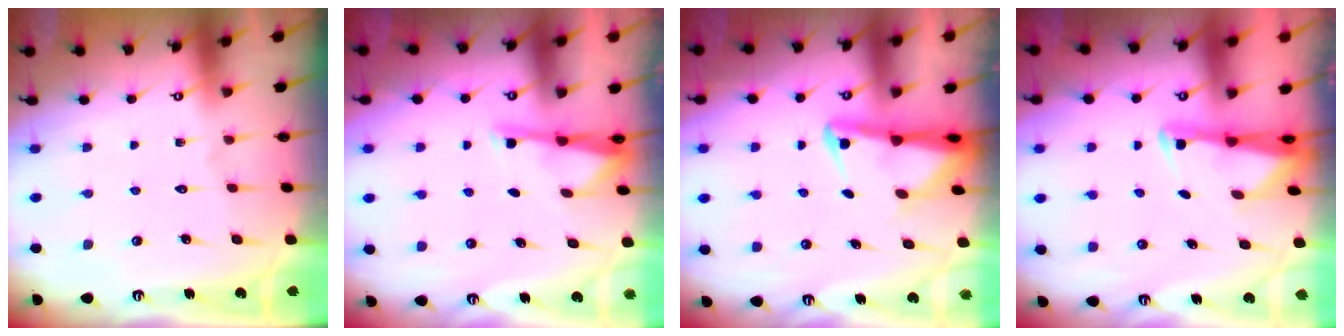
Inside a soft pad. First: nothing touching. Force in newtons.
{"total": 3.9, "press": 3.7, "slide": 1.1}
{"total": 3.6, "press": 3.4, "slide": 1.1}
{"total": 2.7, "press": 2.7, "slide": 0.5}